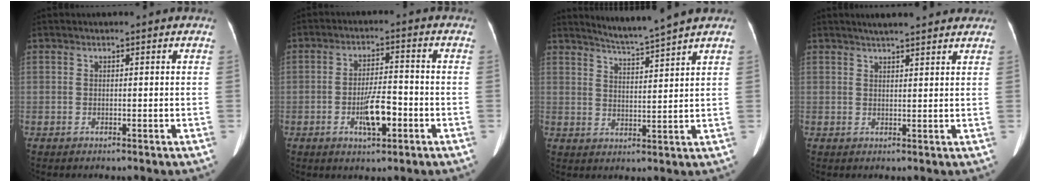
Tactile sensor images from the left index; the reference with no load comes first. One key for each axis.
{"total": 6.2, "fx": -2.6, "fy": 1.6, "fz": 5.4, "tx": -0.105, "ty": -0.003, "tz": -0.043}
{"total": 5.7, "fx": 5.2, "fy": -1.8, "fz": 1.6, "tx": -0.036, "ty": -0.011, "tz": 0.095}
{"total": 7.9, "fx": 6.8, "fy": 1.2, "fz": 3.8, "tx": -0.049, "ty": 0.025, "tz": 0.088}